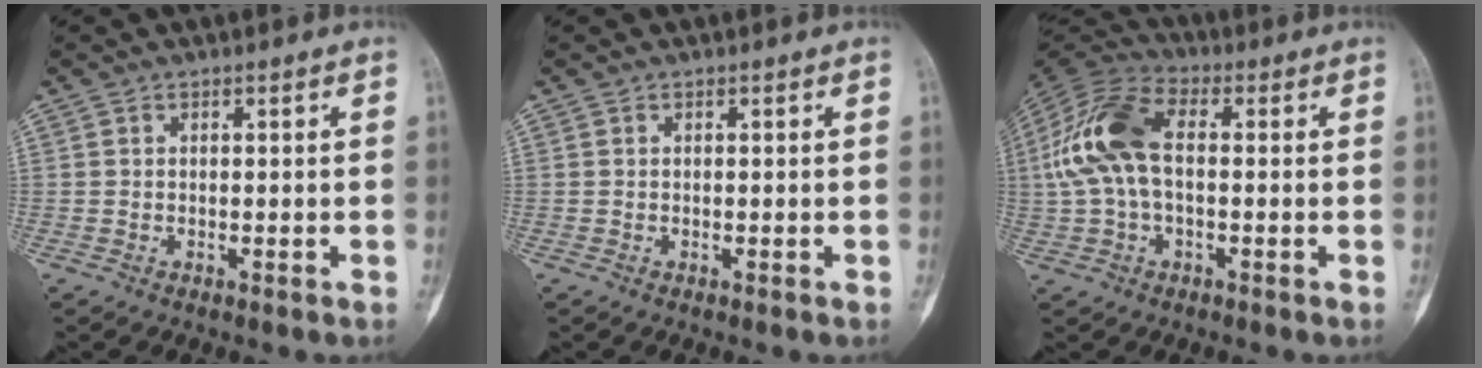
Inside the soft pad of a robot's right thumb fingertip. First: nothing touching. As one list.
[{"total": 0.0}, {"total": 14.0, "force": [0.8, 8.0, 11.5], "torque": [-0.245, 0.034, 0.007]}]